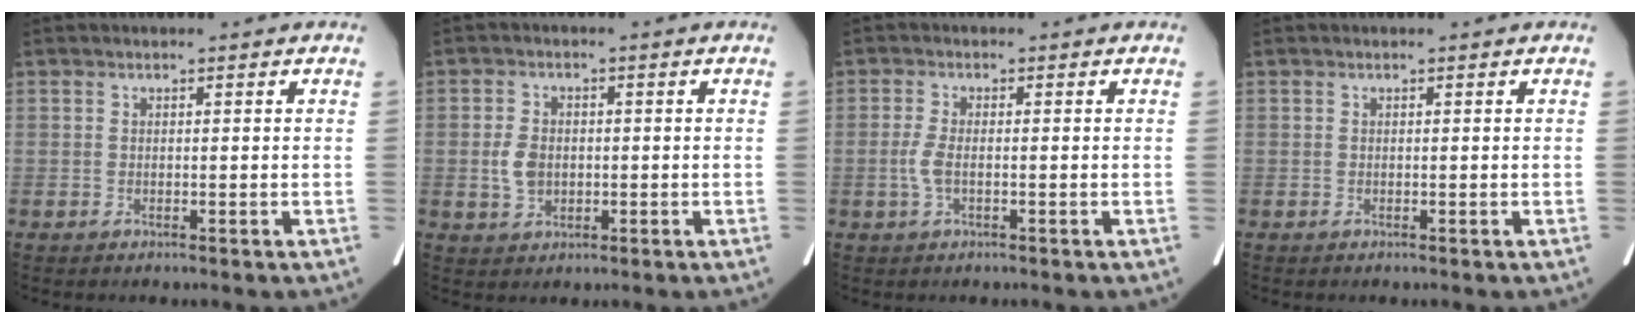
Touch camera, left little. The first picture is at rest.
{"total": 3.9, "force": [-0.5, 3.0, 2.4], "torque": [-0.056, 0.004, -0.004]}
{"total": 2.4, "force": [-0.6, 0.9, 2.2], "torque": [-0.062, -0.004, -0.013]}
{"total": 0.0}